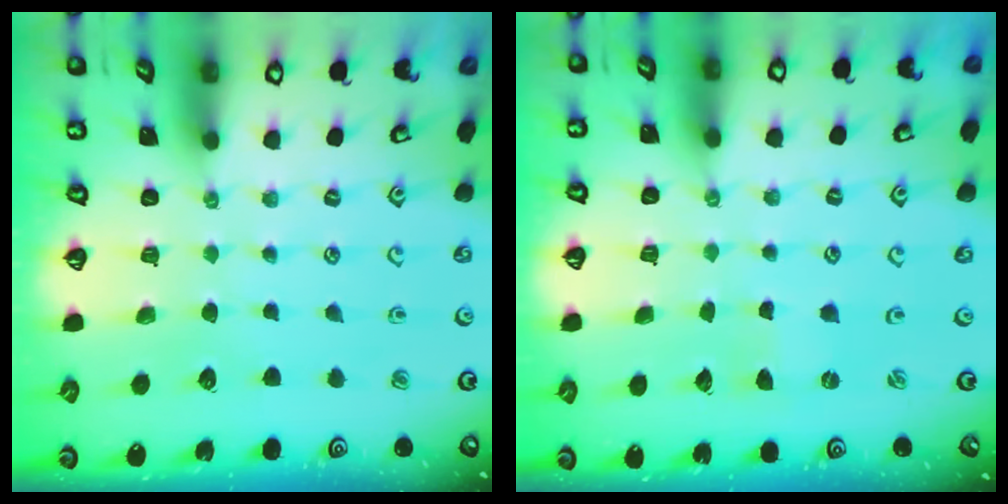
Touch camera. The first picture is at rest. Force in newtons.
{"total": 0.0}